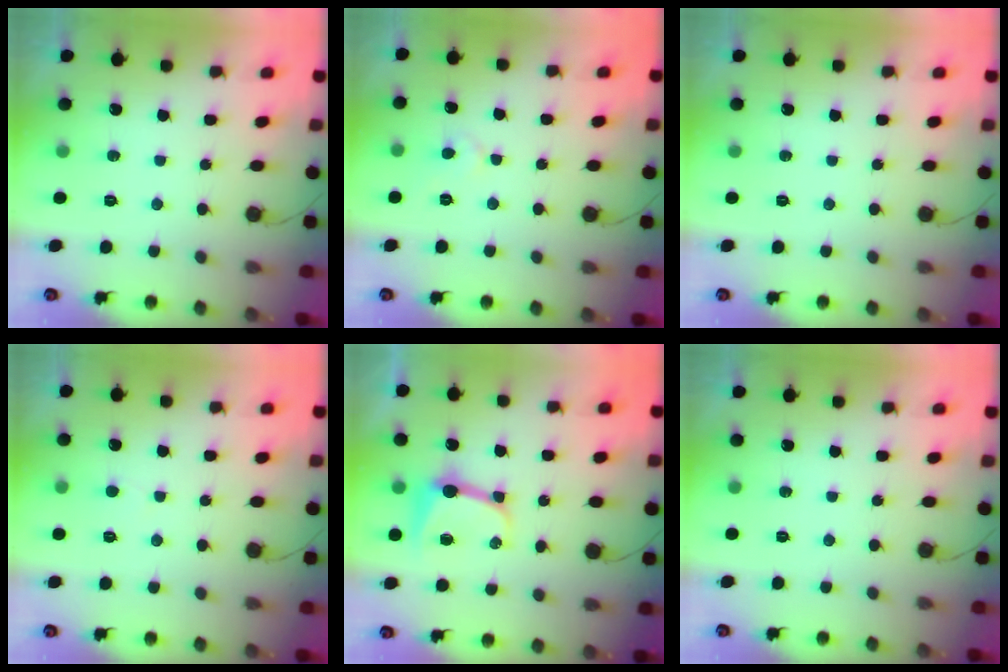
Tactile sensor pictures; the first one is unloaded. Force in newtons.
{"total": 3.8, "press": 3.8, "slide": 0.3}
{"total": 0.0}
{"total": 3.0, "press": 3.0, "slide": 0.4}
{"total": 8.5, "press": 8.4, "slide": 0.9}
{"total": 0.0}